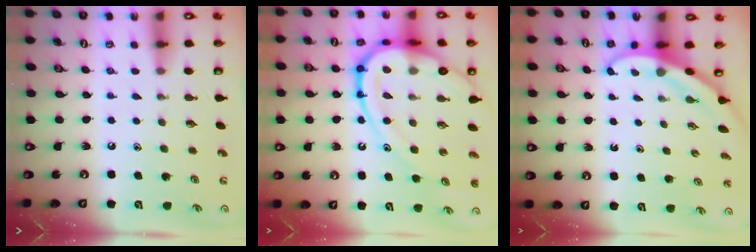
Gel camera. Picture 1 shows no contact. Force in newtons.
{"total": 21.8, "press": 21.7, "slide": 2.2}
{"total": 3.2, "press": 3.2, "slide": 0.1}